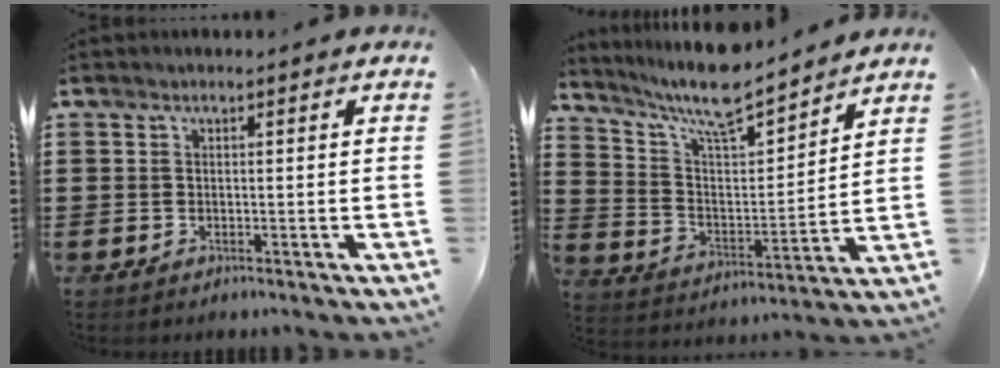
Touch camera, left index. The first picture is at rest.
{"total": 9.8, "force": [8.6, 1.6, 4.4], "torque": [-0.119, -0.048, 0.152]}